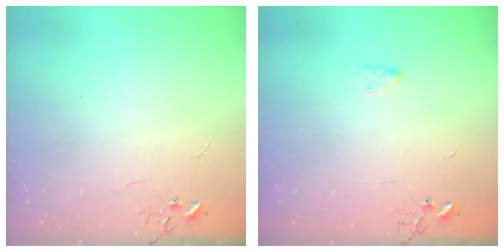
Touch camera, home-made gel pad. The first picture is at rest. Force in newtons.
{"total": 3.9, "press": 3.9, "slide": 0.7}